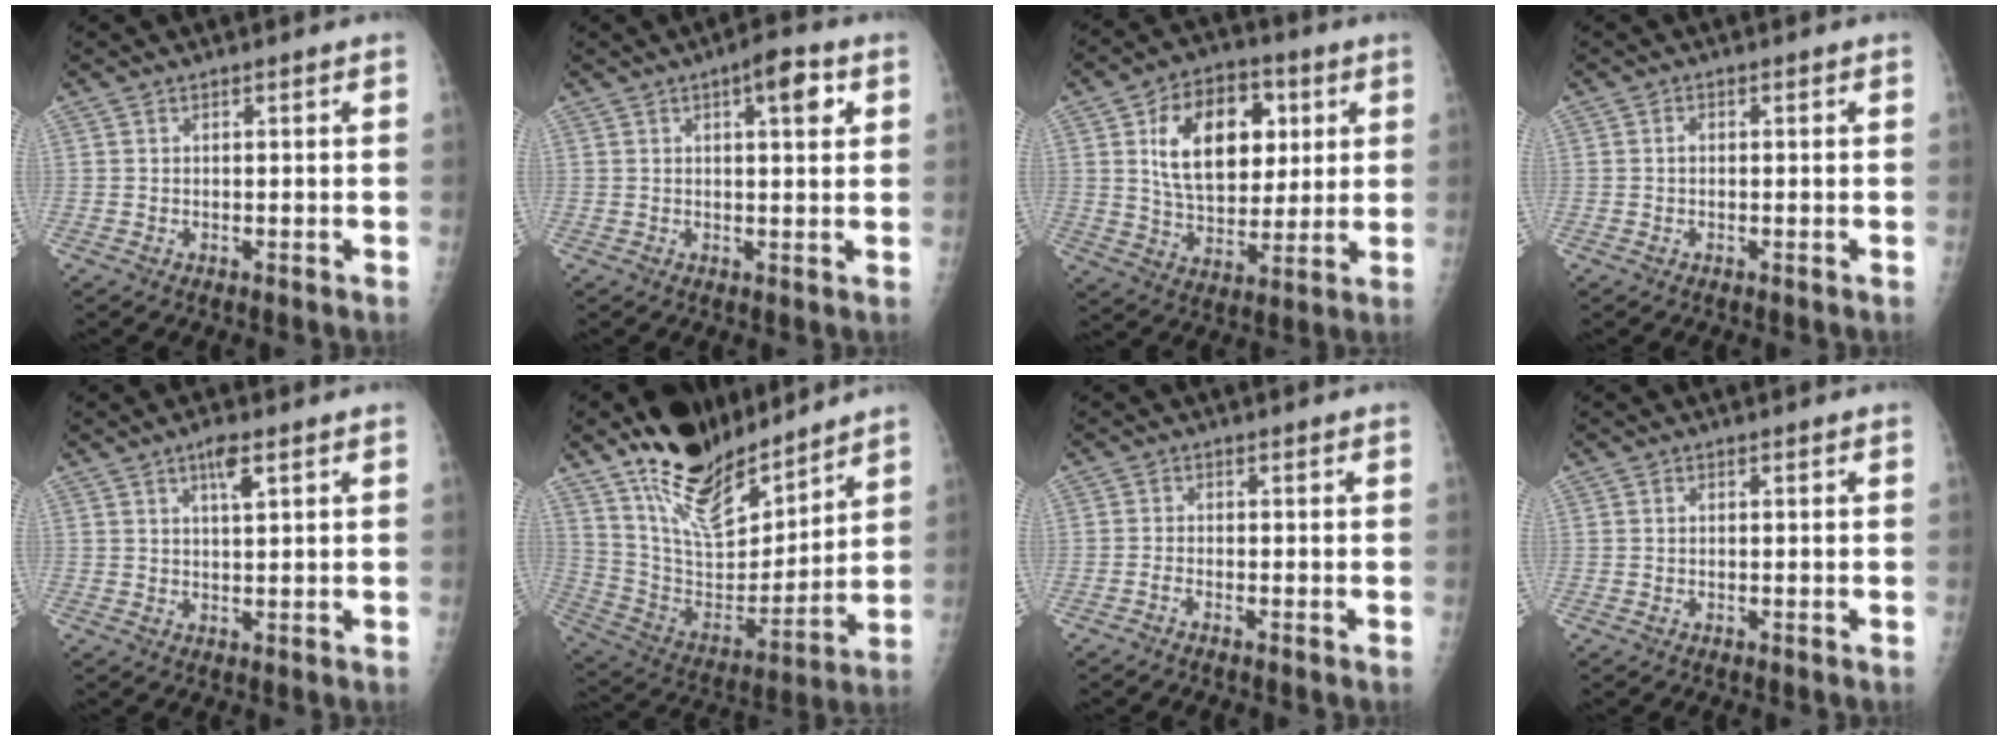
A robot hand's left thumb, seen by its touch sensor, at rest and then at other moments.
{"total": 6.0, "force": [2.5, 1.9, 5.1], "torque": [-0.061, -0.004, 0.030]}
{"total": 17.9, "force": [5.0, 11.5, 12.8], "torque": [-0.164, -0.011, 0.086]}
{"total": 1.1, "force": [0.0, 0.7, 0.8], "torque": [-0.013, 0.001, -0.002]}
{"total": 3.8, "force": [2.1, 0.9, 3.1], "torque": [-0.054, -0.006, 0.037]}
{"total": 20.5, "force": [15.8, 8.1, 10.4], "torque": [-0.132, -0.100, 0.284]}
{"total": 1.0, "force": [-0.8, 0.1, 0.6], "torque": [-0.017, 0.002, -0.019]}
{"total": 0.5, "force": [0.1, 0.3, 0.4], "torque": [-0.007, 0.000, 0.003]}